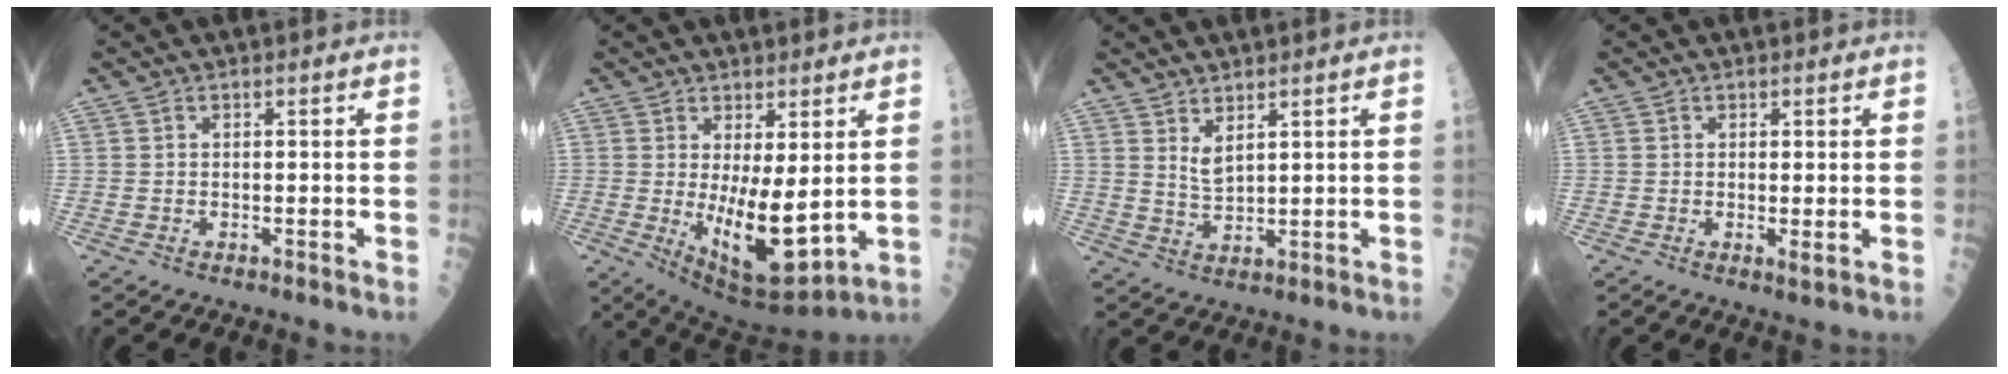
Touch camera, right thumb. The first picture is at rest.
{"total": 12.6, "force": [0.1, 4.6, 11.7], "torque": [-0.188, -0.031, 0.022]}
{"total": 3.3, "force": [2.2, 1.0, 2.2], "torque": [-0.040, -0.025, 0.047]}
{"total": 1.3, "force": [0.0, 0.2, 1.3], "torque": [-0.022, -0.005, -0.001]}